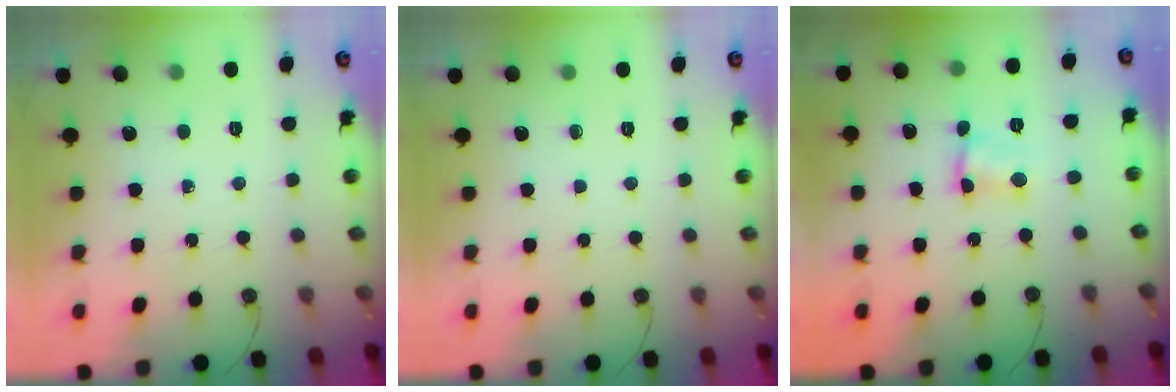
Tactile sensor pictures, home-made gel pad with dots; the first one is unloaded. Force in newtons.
{"total": 0.0}
{"total": 4.1, "press": 2.5, "slide": 3.2}